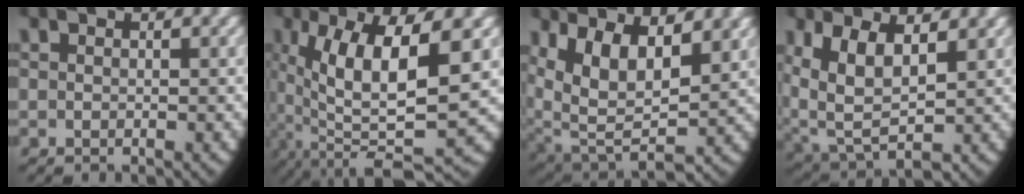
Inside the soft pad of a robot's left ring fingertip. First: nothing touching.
{"total": 11.9, "force": [-1.7, 5.1, 10.7], "torque": [-0.193, -0.034, 0.001]}
{"total": 12.4, "force": [1.4, 9.6, 7.7], "torque": [-0.206, -0.063, 0.045]}
{"total": 8.9, "force": [0.7, 6.5, 6.1], "torque": [-0.158, -0.050, 0.041]}